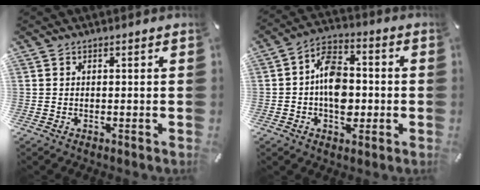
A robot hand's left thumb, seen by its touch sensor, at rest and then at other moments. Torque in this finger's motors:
{"motor_torque": [0.70, 1.74, 1.05, -0.06, 0.39]}